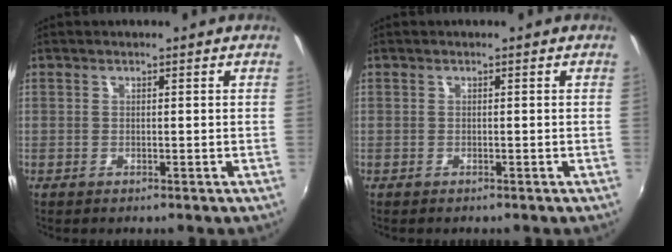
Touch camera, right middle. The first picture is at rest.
{"total": 0.0}